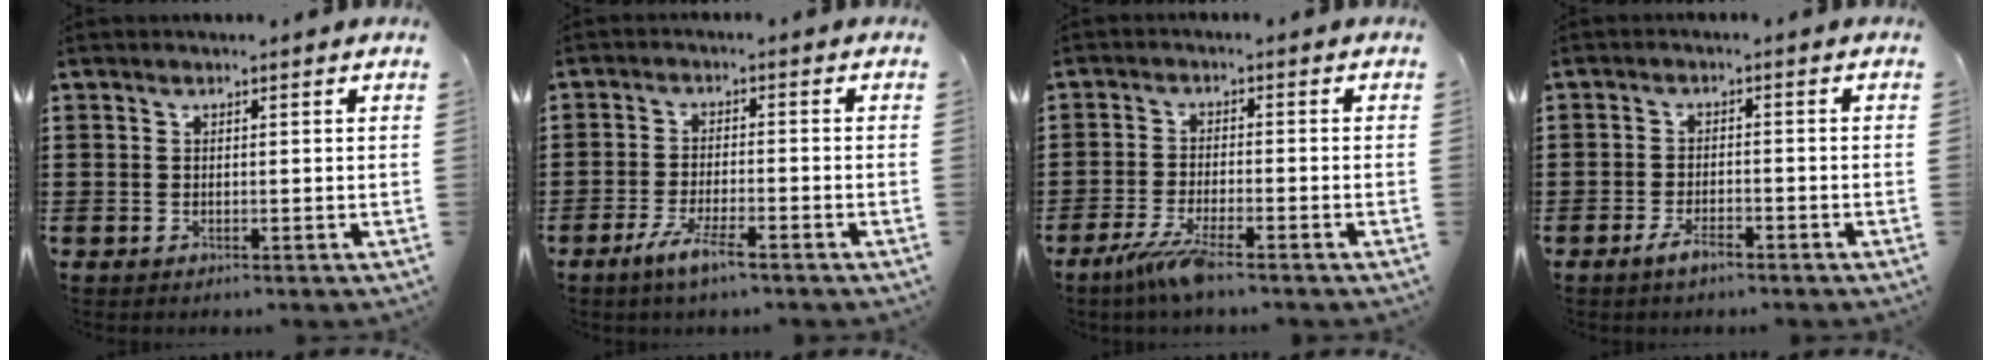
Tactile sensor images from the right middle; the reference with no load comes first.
{"total": 4.6, "force": [-3.2, 0.7, 3.3], "torque": [-0.073, -0.004, -0.061]}
{"total": 5.0, "force": [-3.7, 0.3, 3.3], "torque": [-0.079, -0.016, -0.071]}
{"total": 2.9, "force": [-2.2, 1.0, 1.7], "torque": [-0.035, 0.003, -0.044]}